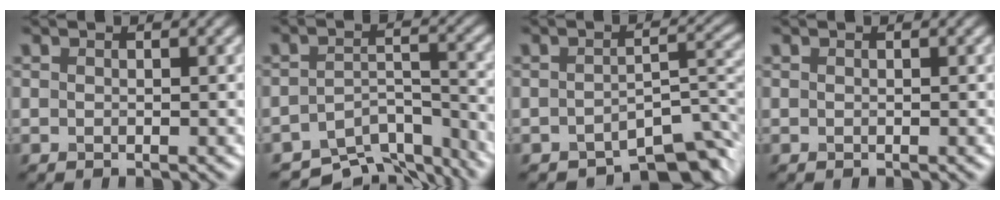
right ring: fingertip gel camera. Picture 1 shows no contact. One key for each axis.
{"total": 7.6, "fx": -6.9, "fy": 2.4, "fz": 2.4, "tx": -0.039, "ty": -0.014, "tz": -0.102}
{"total": 6.3, "fx": -5.2, "fy": 2.1, "fz": 3.0, "tx": -0.025, "ty": -0.003, "tz": -0.074}
{"total": 0.0}